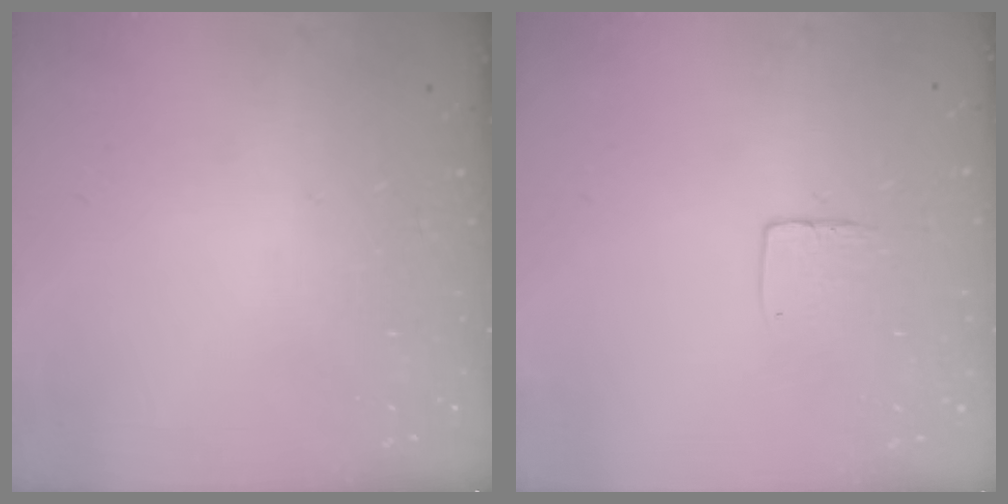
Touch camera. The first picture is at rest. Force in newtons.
{"total": 4.3, "press": 4.3, "slide": 0.4}